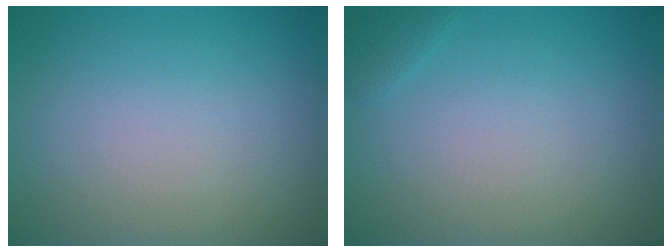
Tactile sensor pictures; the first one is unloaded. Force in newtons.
{"total": 0.7, "press": 0.7, "slide": 0.1}